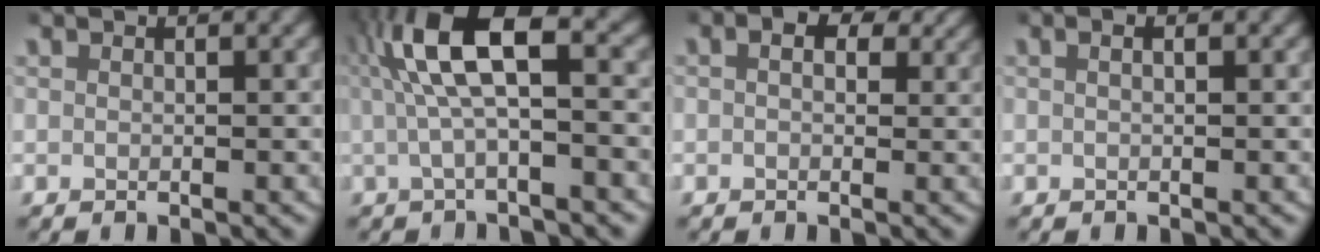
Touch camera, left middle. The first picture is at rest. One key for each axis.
{"total": 7.8, "fx": 1.1, "fy": 3.2, "fz": 7.1, "tx": -0.138, "ty": 0.017, "tz": 0.008}
{"total": 2.5, "fx": 1.3, "fy": 1.4, "fz": 1.6, "tx": -0.015, "ty": 0.002, "tz": 0.014}
{"total": 0.6, "fx": 0.0, "fy": 0.1, "fz": 0.6, "tx": -0.009, "ty": 0.004, "tz": -0.002}